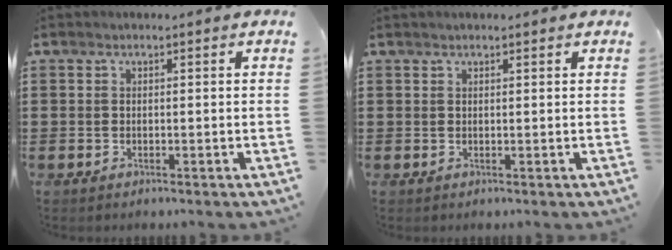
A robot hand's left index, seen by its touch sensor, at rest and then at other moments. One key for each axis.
{"total": 0.6, "fx": 0.5, "fy": 0.1, "fz": 0.3, "tx": -0.007, "ty": 0.000, "tz": 0.010}